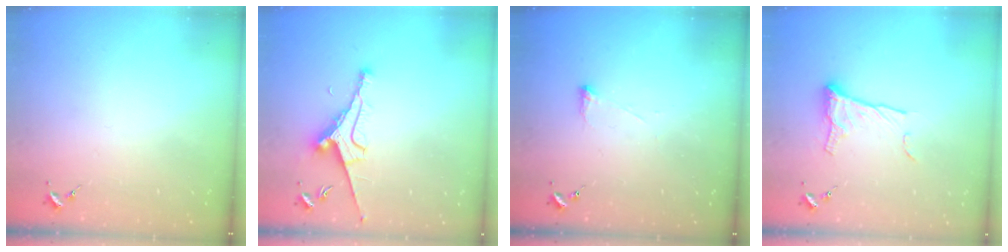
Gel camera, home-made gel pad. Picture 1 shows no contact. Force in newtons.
{"total": 9.5, "press": 9.4, "slide": 1.2}
{"total": 2.8, "press": 2.7, "slide": 0.7}
{"total": 11.1, "press": 11.0, "slide": 0.6}